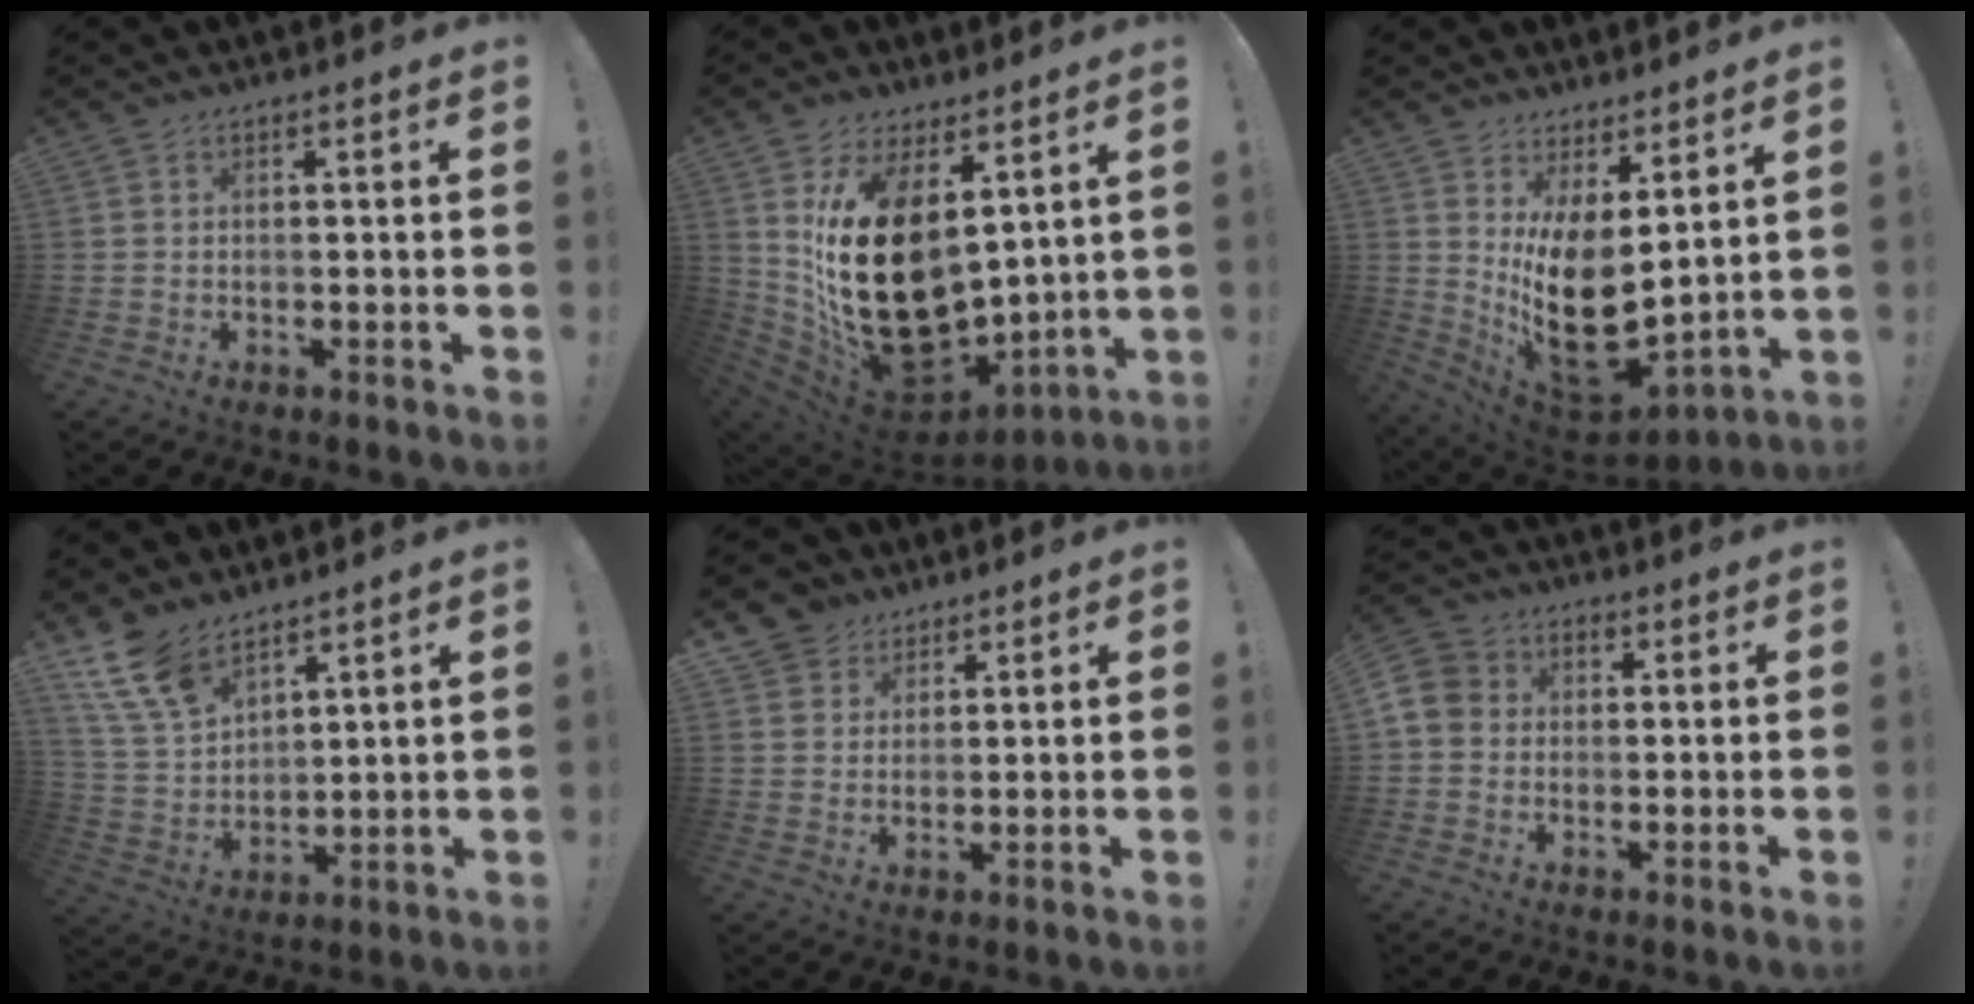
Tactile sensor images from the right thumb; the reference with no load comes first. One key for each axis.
{"total": 24.1, "fx": 3.2, "fy": 15.4, "fz": 18.3, "tx": -0.357, "ty": -0.036, "tz": 0.079}
{"total": 16.3, "fx": 1.8, "fy": 8.0, "fz": 14.1, "tx": -0.248, "ty": -0.048, "tz": 0.046}
{"total": 12.6, "fx": 9.1, "fy": 6.6, "fz": 5.7, "tx": -0.126, "ty": -0.049, "tz": 0.182}
{"total": 5.4, "fx": 3.5, "fy": 4.1, "fz": 0.2, "tx": -0.004, "ty": -0.026, "tz": 0.070}
{"total": 6.9, "fx": -1.1, "fy": 6.2, "fz": 2.9, "tx": -0.049, "ty": 0.026, "tz": -0.016}